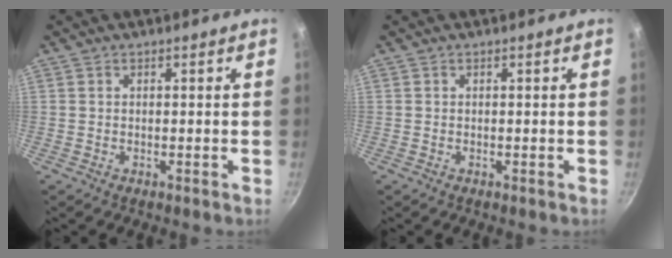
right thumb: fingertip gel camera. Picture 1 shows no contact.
{"total": 0.0}